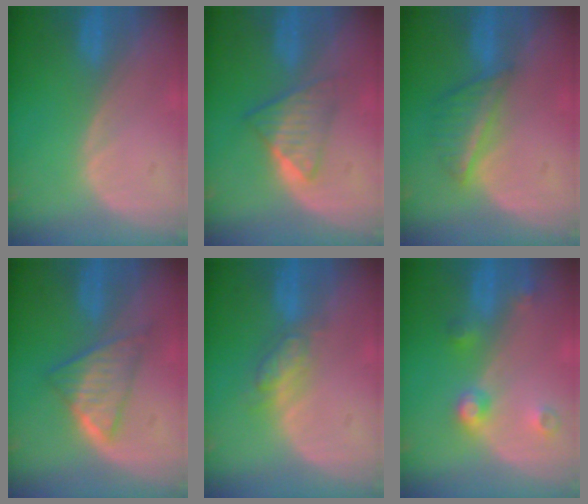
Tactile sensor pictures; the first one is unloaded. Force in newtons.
{"total": 6.0, "press": 5.1, "slide": 3.1}
{"total": 5.6, "press": 5.2, "slide": 2.1}
{"total": 6.1, "press": 5.8, "slide": 2.0}
{"total": 4.6, "press": 4.1, "slide": 2.1}
{"total": 4.5, "press": 4.0, "slide": 2.0}